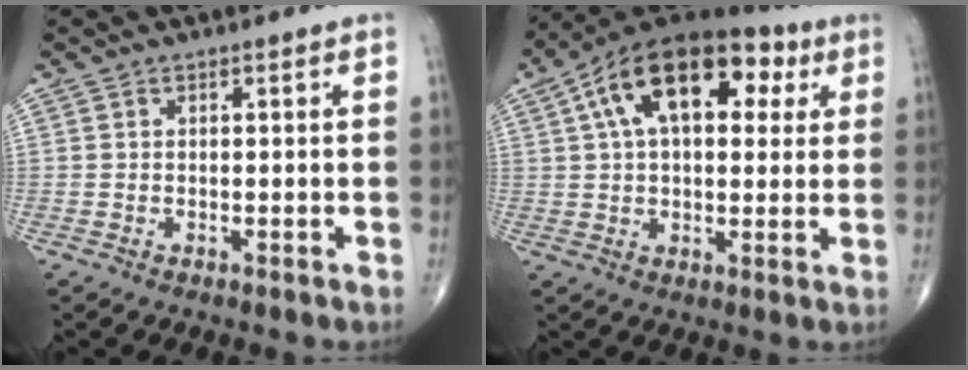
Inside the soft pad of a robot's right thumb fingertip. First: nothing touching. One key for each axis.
{"total": 20.2, "fx": 6.7, "fy": 11.3, "fz": 15.3, "tx": -0.230, "ty": 0.029, "tz": 0.099}